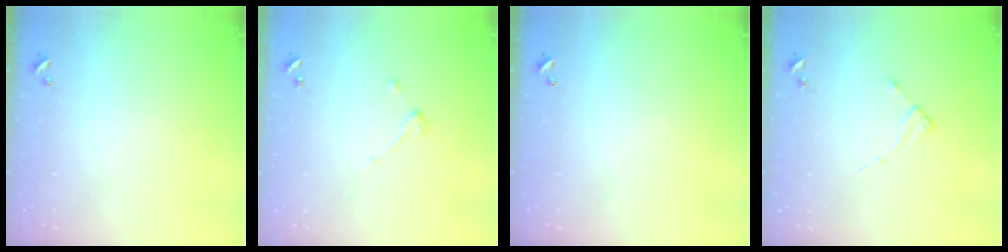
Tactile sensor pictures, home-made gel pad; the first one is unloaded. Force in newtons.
{"total": 2.9, "press": 2.9, "slide": 0.5}
{"total": 0.0}
{"total": 2.6, "press": 2.6, "slide": 0.4}